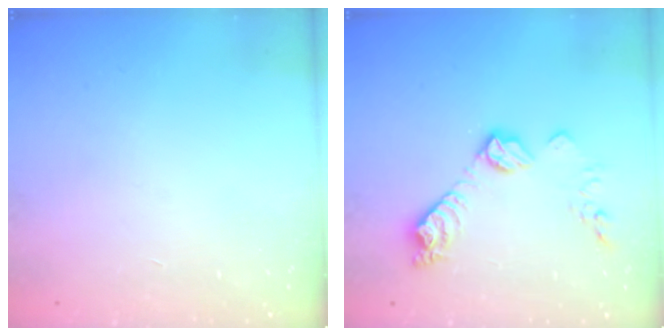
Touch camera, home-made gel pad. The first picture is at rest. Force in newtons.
{"total": 11.1, "press": 11.1, "slide": 0.7}